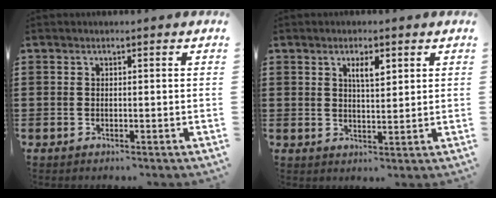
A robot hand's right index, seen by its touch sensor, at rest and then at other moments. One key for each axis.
{"total": 3.4, "fx": 1.6, "fy": 1.0, "fz": 2.8, "tx": -0.043, "ty": -0.001, "tz": 0.023}